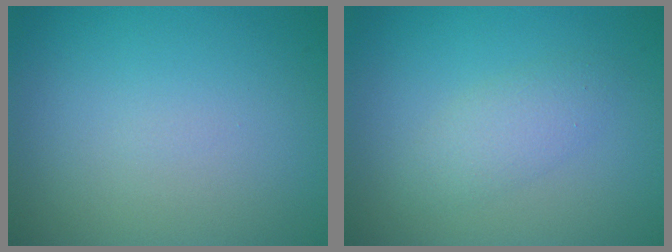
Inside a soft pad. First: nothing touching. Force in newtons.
{"total": 2.7, "press": 2.7, "slide": 0.2}